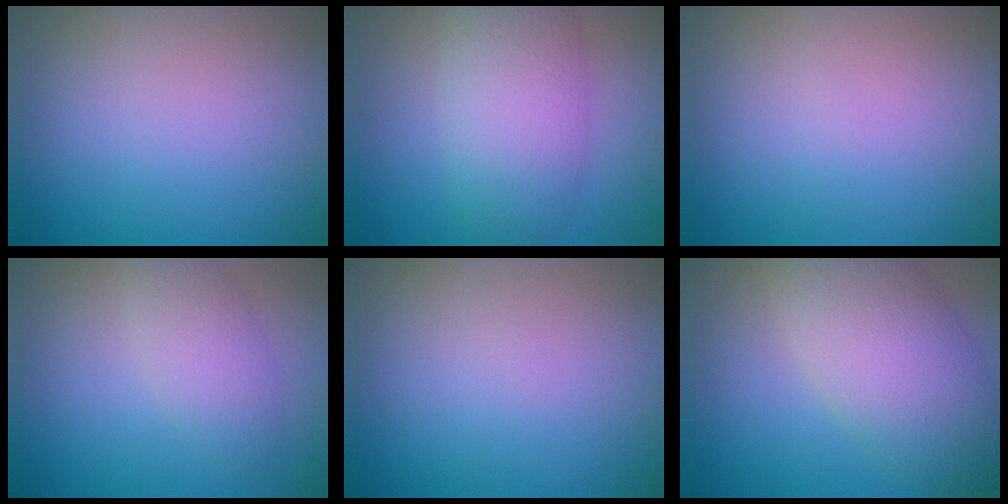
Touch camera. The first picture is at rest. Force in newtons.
{"total": 5.9, "press": 5.8, "slide": 0.3}
{"total": 0.0}
{"total": 2.7, "press": 2.7, "slide": 0.1}
{"total": 0.0}
{"total": 7.6, "press": 7.6, "slide": 0.3}